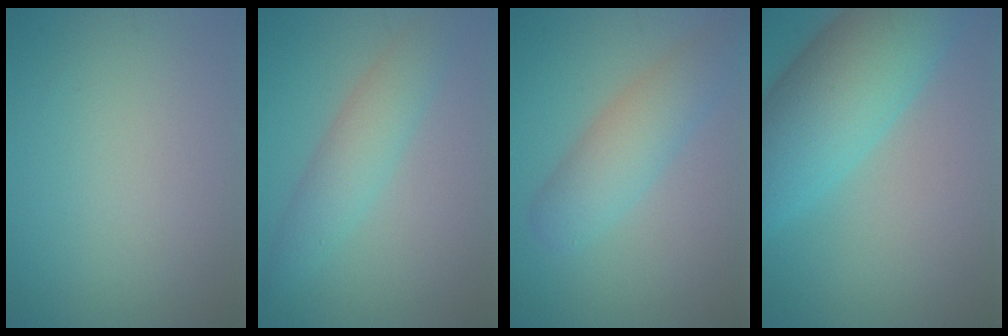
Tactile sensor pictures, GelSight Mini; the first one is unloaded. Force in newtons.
{"total": 3.8, "press": 3.8, "slide": 0.2}
{"total": 4.8, "press": 4.8, "slide": 0.2}
{"total": 10.5, "press": 10.5, "slide": 0.4}